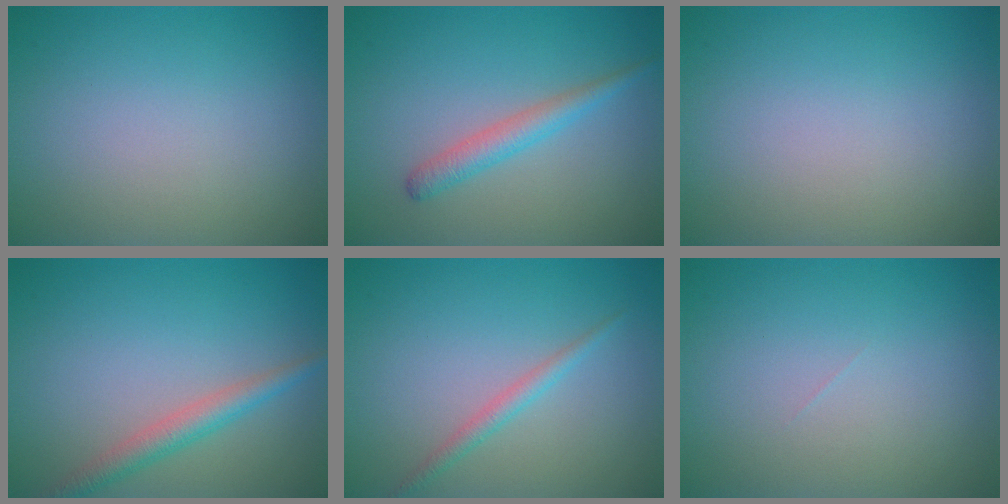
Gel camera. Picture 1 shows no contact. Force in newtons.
{"total": 2.3, "press": 2.3, "slide": 0.0}
{"total": 0.0}
{"total": 2.7, "press": 2.7, "slide": 0.1}
{"total": 1.5, "press": 1.5, "slide": 0.0}
{"total": 0.0}